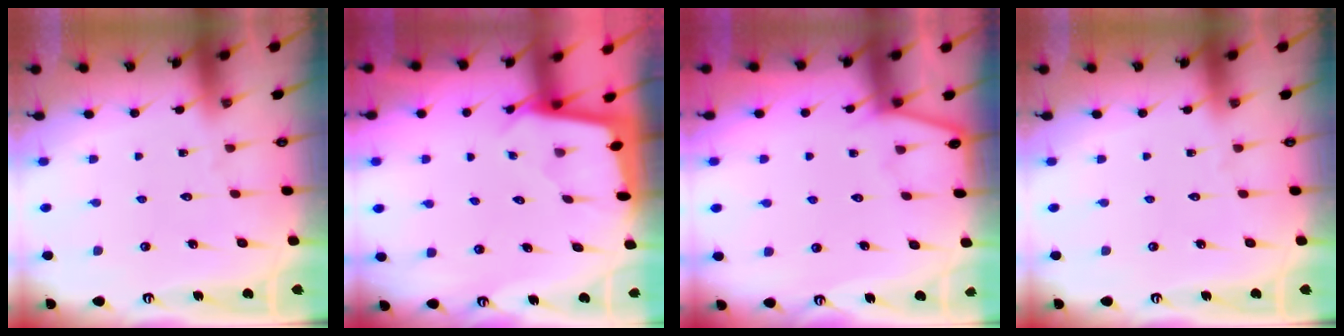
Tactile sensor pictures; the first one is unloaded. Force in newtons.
{"total": 2.0, "press": 2.0, "slide": 0.2}
{"total": 2.9, "press": 2.9, "slide": 0.3}
{"total": 0.0}